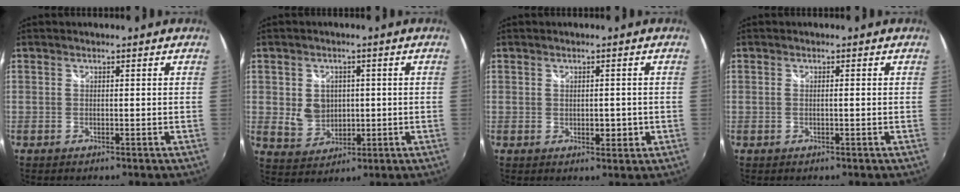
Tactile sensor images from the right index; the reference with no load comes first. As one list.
[{"total": 6.4, "force": [0.3, 5.5, 3.3], "torque": [-0.067, 0.001, 0.016]}, {"total": 2.6, "force": [-0.3, 1.5, 2.1], "torque": [-0.029, -0.004, -0.002]}, {"total": 0.6, "force": [0.0, -0.1, 0.6], "torque": [-0.011, 0.000, -0.002]}]